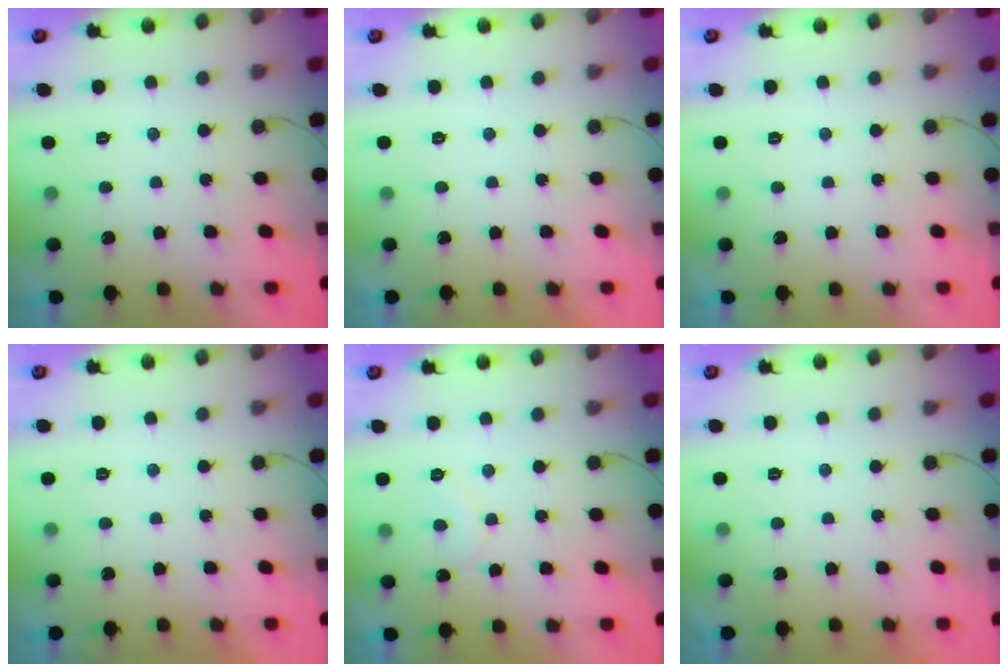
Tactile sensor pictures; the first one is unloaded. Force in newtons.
{"total": 1.7, "press": 1.7, "slide": 0.1}
{"total": 0.0}
{"total": 1.9, "press": 1.9, "slide": 0.1}
{"total": 5.2, "press": 5.2, "slide": 0.4}
{"total": 1.7, "press": 1.7, "slide": 0.1}